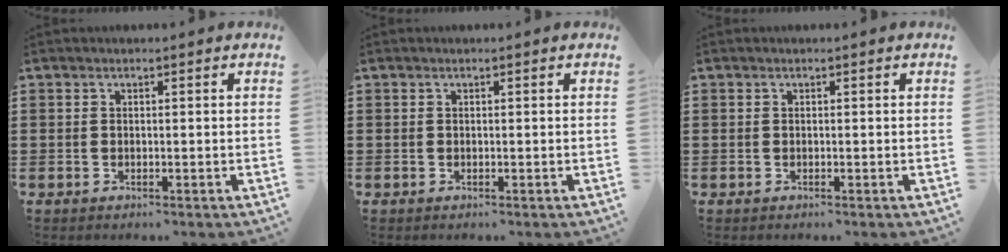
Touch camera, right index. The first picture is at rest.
{"total": 0.0}
{"total": 0.0}